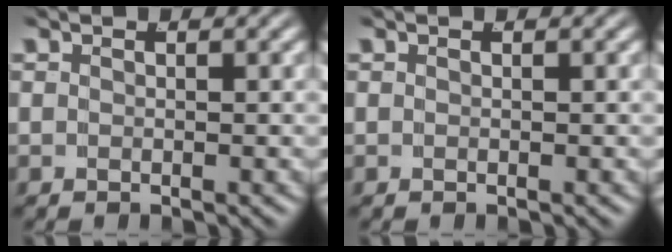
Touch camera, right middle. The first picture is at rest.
{"total": 0.0}